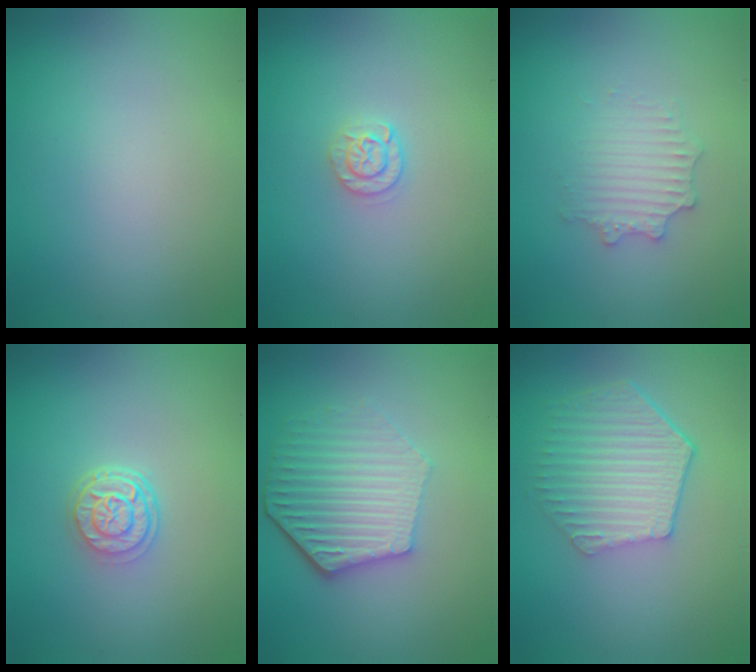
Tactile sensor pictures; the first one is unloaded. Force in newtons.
{"total": 1.7, "press": 1.7, "slide": 0.3}
{"total": 2.6, "press": 2.6, "slide": 0.4}
{"total": 3.1, "press": 2.4, "slide": 2.0}
{"total": 6.0, "press": 4.5, "slide": 3.9}
{"total": 5.5, "press": 4.2, "slide": 3.6}